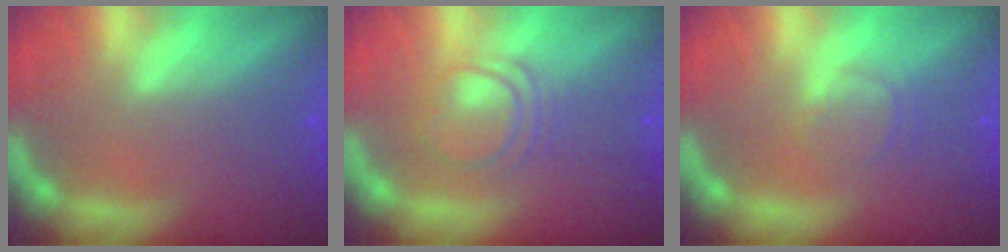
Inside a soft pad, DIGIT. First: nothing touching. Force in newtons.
{"total": 4.0}
{"total": 1.9}